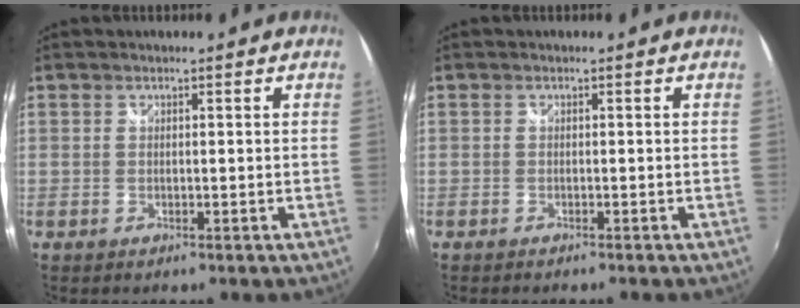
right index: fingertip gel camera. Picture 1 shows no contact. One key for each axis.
{"total": 0.8, "fx": -0.8, "fy": 0.1, "fz": 0.1, "tx": -0.004, "ty": -0.006, "tz": -0.015}